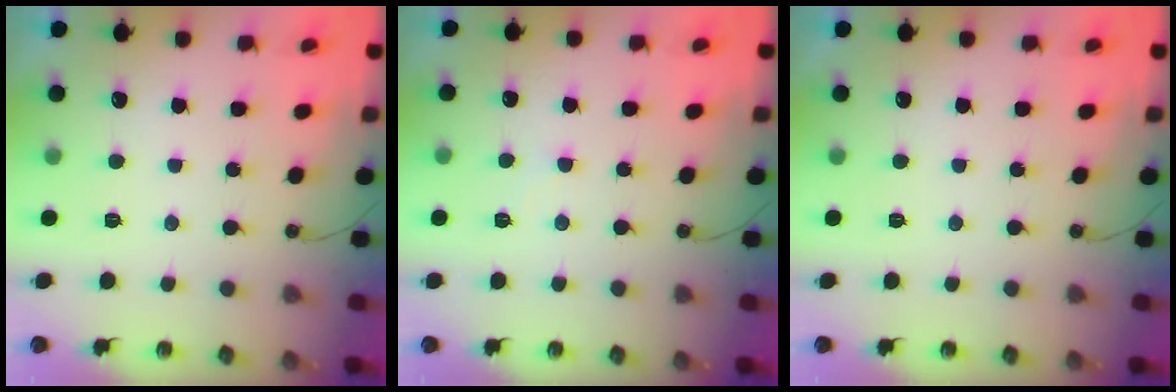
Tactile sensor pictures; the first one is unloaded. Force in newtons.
{"total": 5.3, "press": 5.3, "slide": 0.8}
{"total": 0.0}